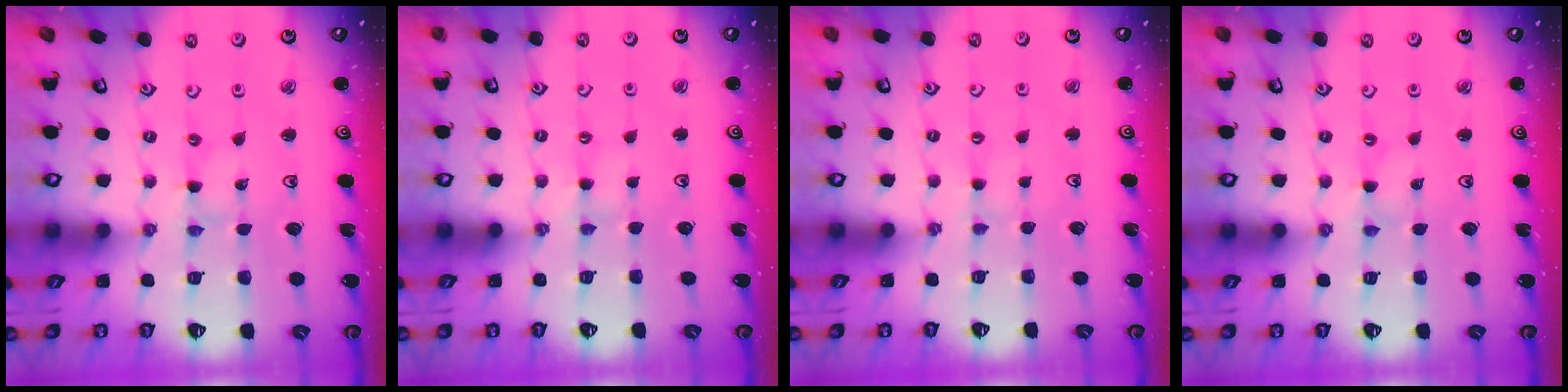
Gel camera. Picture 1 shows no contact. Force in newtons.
{"total": 3.1, "press": 3.1, "slide": 0.4}
{"total": 1.9, "press": 1.9, "slide": 0.3}
{"total": 0.0}